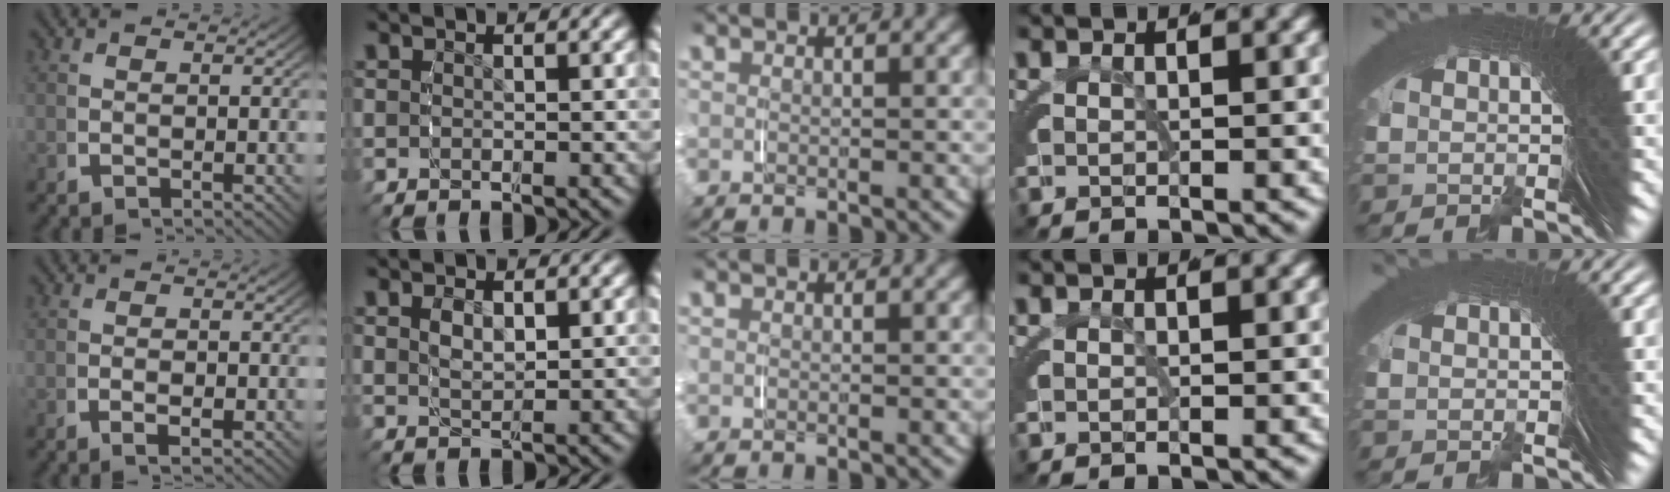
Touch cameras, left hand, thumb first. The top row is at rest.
{"thumb": {"total": 1.3, "force": [-0.4, 0.5, 1.1], "torque": [-0.026, -0.005, -0.006]}, "index": {"total": 1.6, "force": [0.6, 0.3, 1.4], "torque": [-0.025, -0.011, 0.022]}, "little": {"total": 0.7, "force": [0.2, -0.2, -0.7], "torque": [0.013, 0.004, 0.001]}}